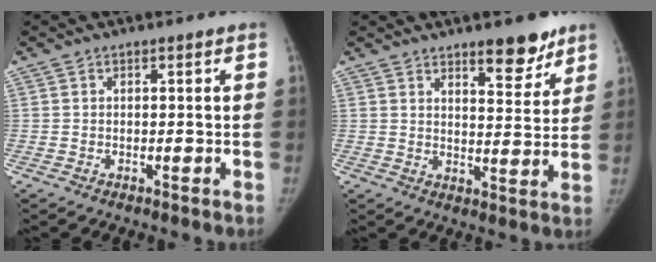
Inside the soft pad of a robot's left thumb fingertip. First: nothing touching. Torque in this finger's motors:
{"motor_torque": [0.39, -0.14, 0.64, -0.58, 0.09]}